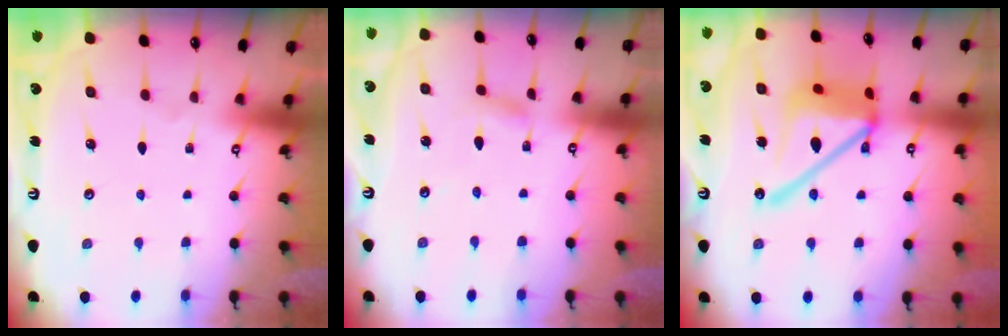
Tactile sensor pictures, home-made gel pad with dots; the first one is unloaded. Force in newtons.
{"total": 2.5, "press": 2.4, "slide": 0.3}
{"total": 19.1, "press": 19.0, "slide": 1.9}